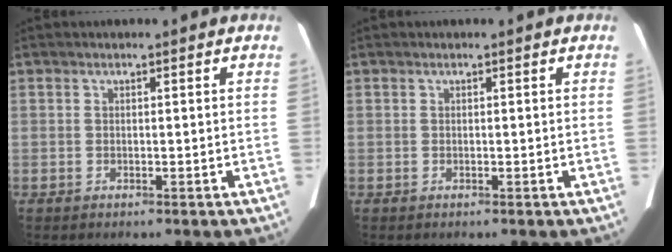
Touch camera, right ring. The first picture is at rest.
{"total": 0.0}